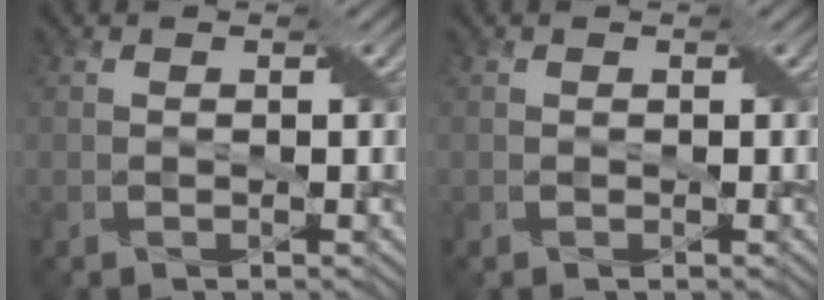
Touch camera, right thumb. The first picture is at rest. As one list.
[{"total": 0.0}]